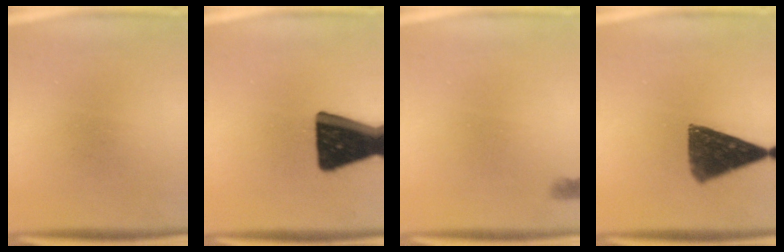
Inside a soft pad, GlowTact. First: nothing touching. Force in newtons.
{"total": 19.3}
{"total": 0.7}
{"total": 11.0}